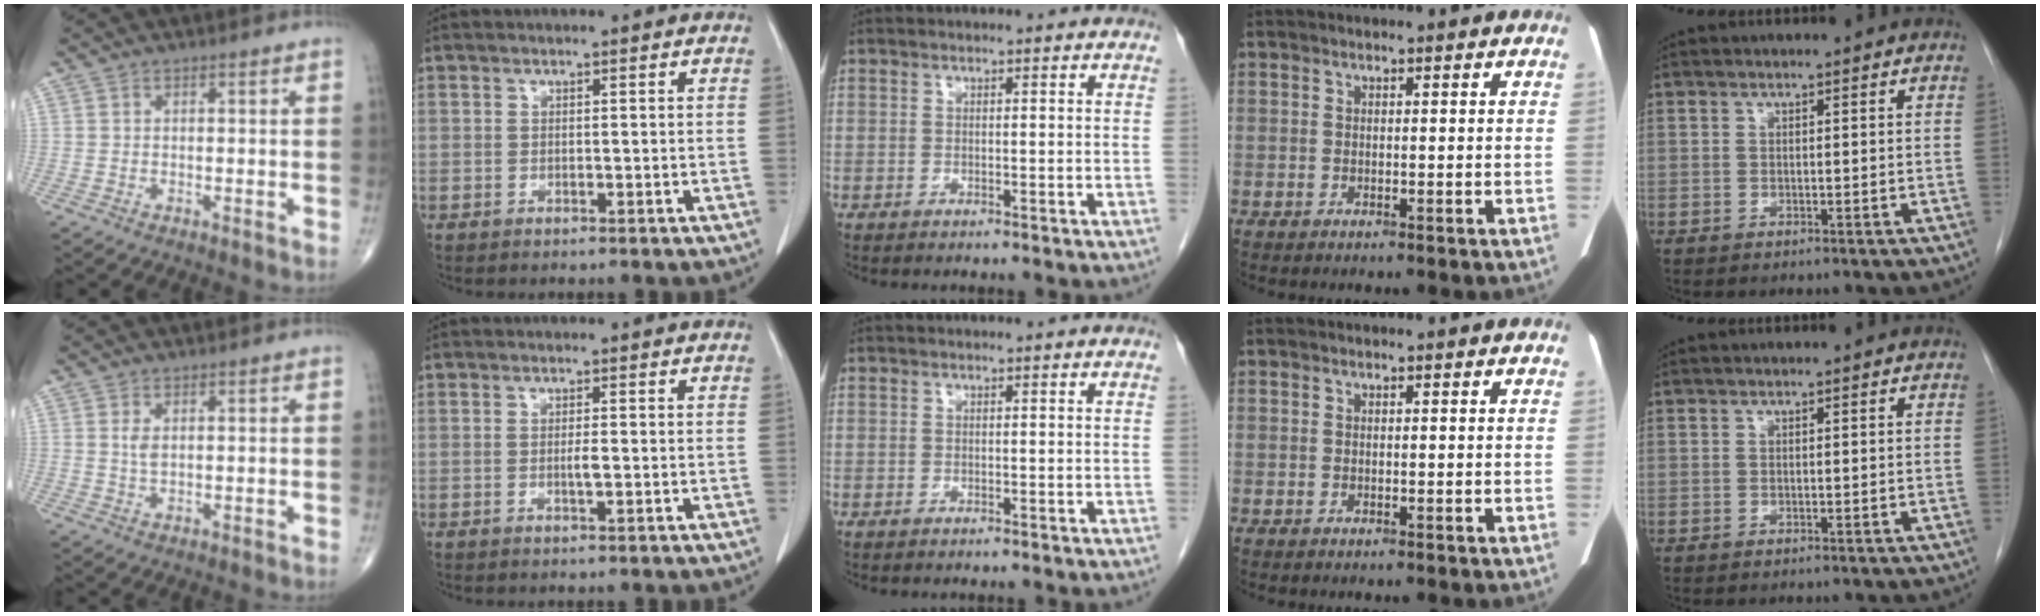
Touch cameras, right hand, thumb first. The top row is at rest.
{"thumb": {"total": 1.8, "force": [0.5, 0.9, 1.5], "torque": [-0.030, -0.002, 0.012]}, "index": {"total": 1.3, "force": [-0.2, 0.2, 1.3], "torque": [-0.025, -0.001, -0.003]}}